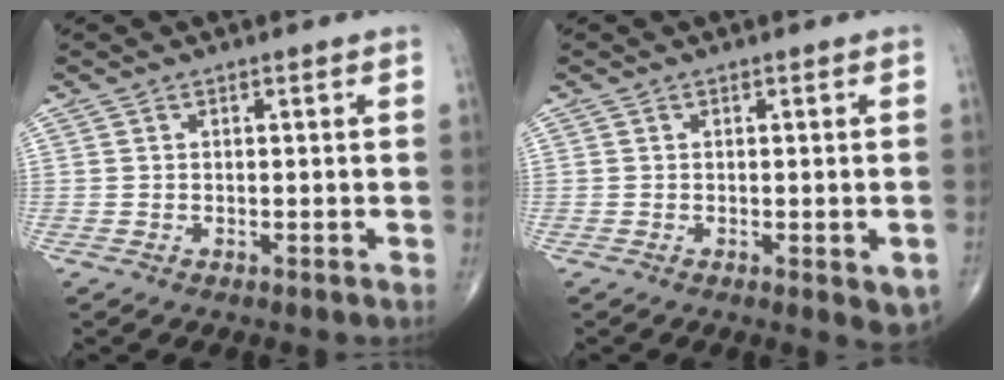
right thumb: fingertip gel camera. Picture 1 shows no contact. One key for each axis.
{"total": 4.0, "fx": -1.2, "fy": 1.4, "fz": 3.5, "tx": -0.030, "ty": -0.006, "tz": -0.012}